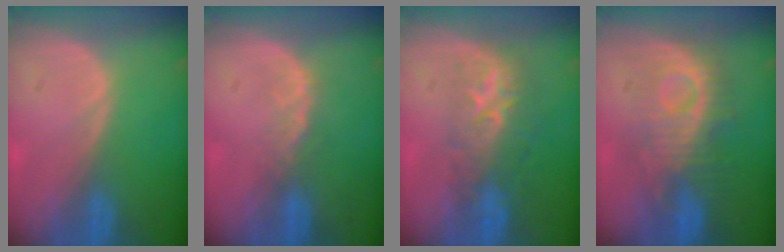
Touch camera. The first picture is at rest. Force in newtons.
{"total": 2.6, "press": 2.1, "slide": 1.5}
{"total": 8.2, "press": 7.4, "slide": 3.7}
{"total": 8.8, "press": 8.7, "slide": 1.1}